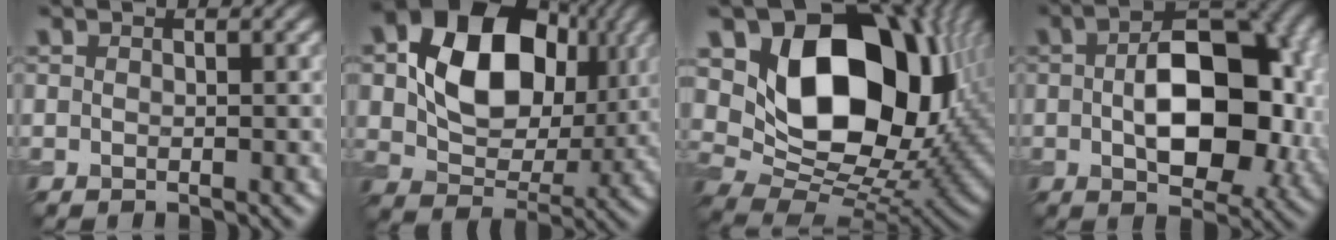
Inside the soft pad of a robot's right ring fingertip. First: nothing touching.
{"total": 12.6, "force": [3.2, 9.0, 8.2], "torque": [-0.128, 0.005, 0.051]}
{"total": 15.0, "force": [4.3, 10.3, 9.9], "torque": [-0.141, -0.007, 0.078]}
{"total": 10.6, "force": [0.1, 5.8, 8.9], "torque": [-0.131, 0.009, -0.001]}